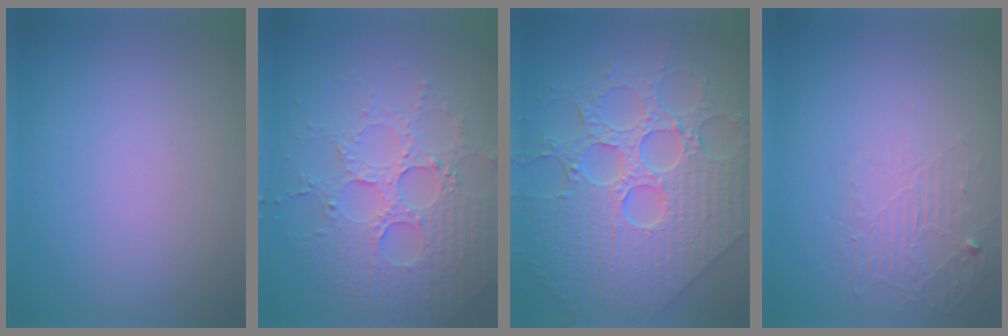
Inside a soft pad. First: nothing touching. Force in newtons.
{"total": 5.5, "press": 4.8, "slide": 2.7}
{"total": 8.9, "press": 7.2, "slide": 5.2}
{"total": 1.9, "press": 0.6, "slide": 1.8}